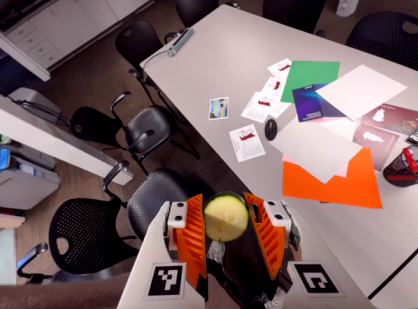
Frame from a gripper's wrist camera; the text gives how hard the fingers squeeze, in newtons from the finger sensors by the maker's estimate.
{"total": 11.2, "left": 11.3, "right": 11.2}